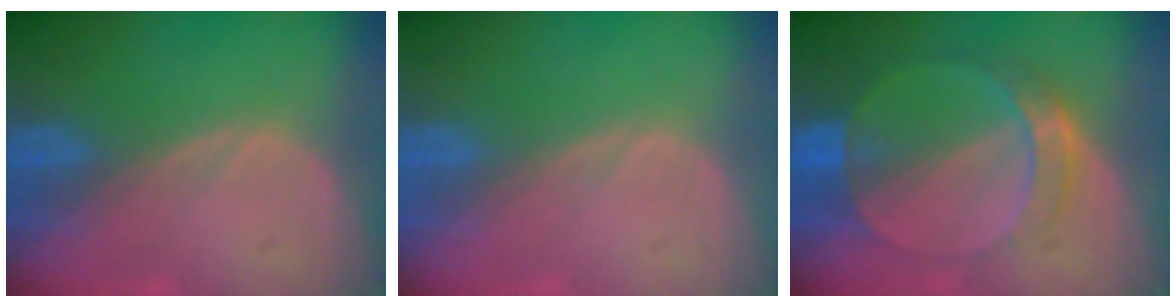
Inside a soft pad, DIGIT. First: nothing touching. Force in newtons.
{"total": 0.0}
{"total": 7.2, "press": 6.4, "slide": 3.3}